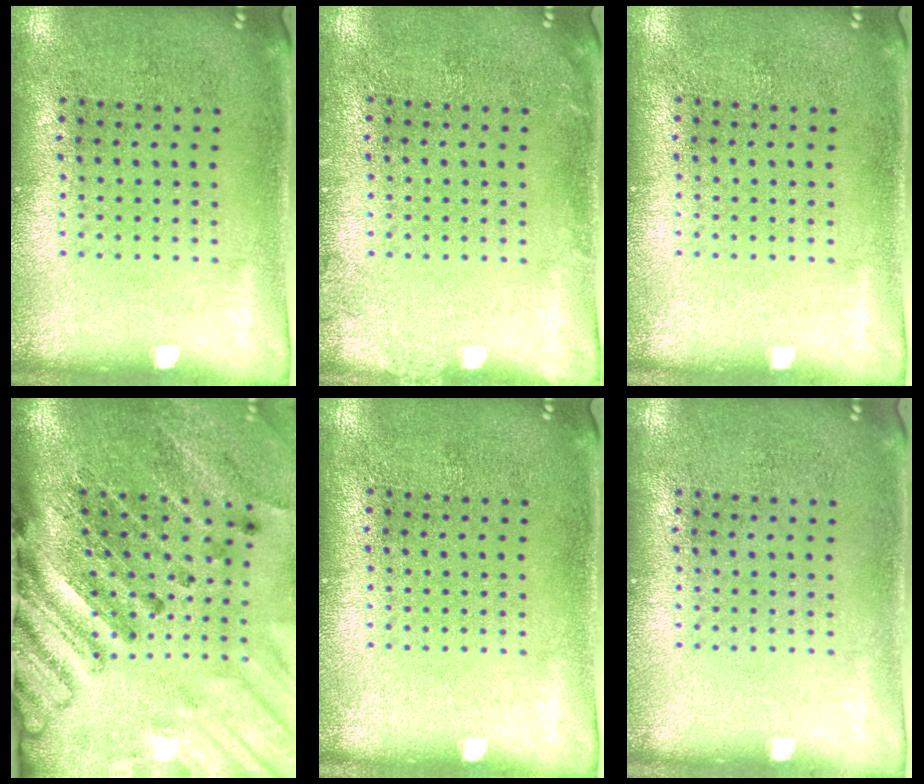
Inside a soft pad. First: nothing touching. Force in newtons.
{"total": 0.9, "press": 0.8, "slide": 0.2}
{"total": 0.0}
{"total": 4.2, "press": 3.2, "slide": 2.8}
{"total": 0.0}
{"total": 0.0}